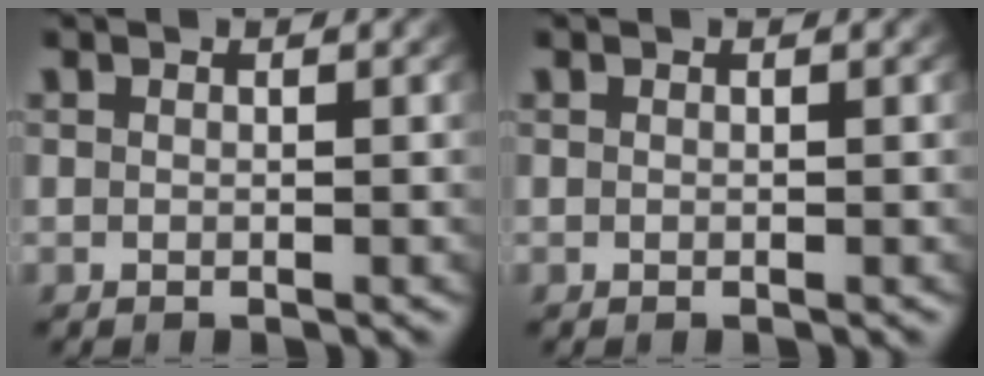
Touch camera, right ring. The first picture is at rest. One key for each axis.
{"total": 0.0}